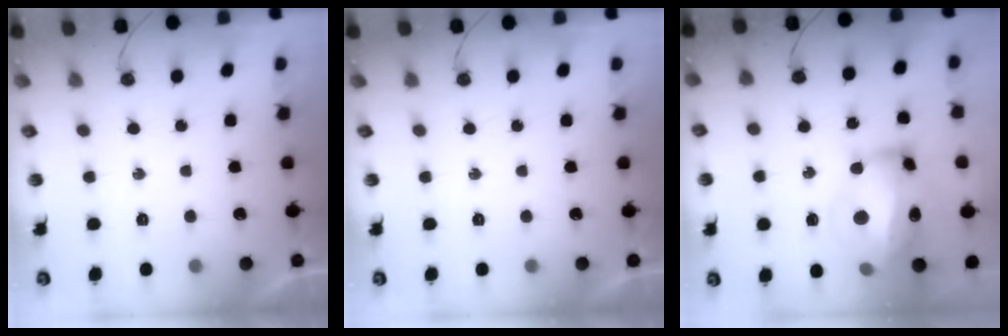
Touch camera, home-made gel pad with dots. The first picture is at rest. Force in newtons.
{"total": 0.0}
{"total": 20.1, "press": 20.0, "slide": 2.2}